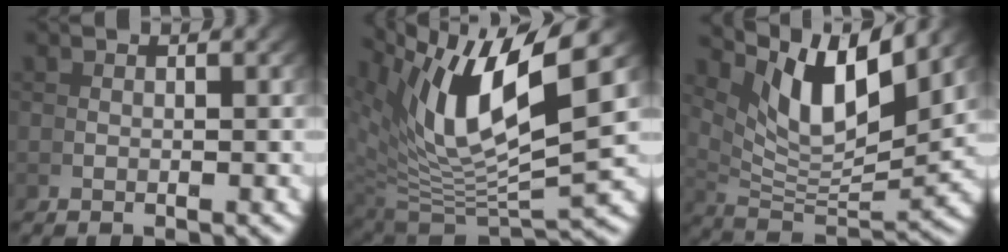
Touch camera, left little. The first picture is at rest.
{"total": 12.5, "force": [3.6, 6.0, 10.3], "torque": [-0.202, -0.011, 0.076]}
{"total": 11.1, "force": [5.2, 4.8, 8.5], "torque": [-0.146, 0.002, 0.093]}